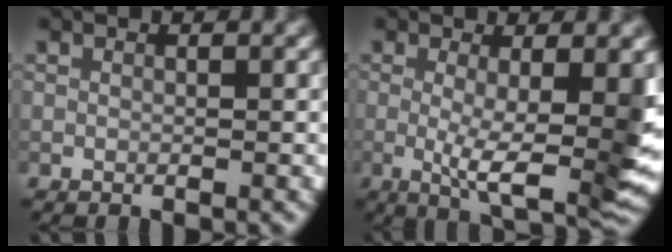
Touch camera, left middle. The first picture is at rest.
{"total": 8.0, "force": [-0.4, 1.8, 7.7], "torque": [-0.119, -0.016, -0.003]}